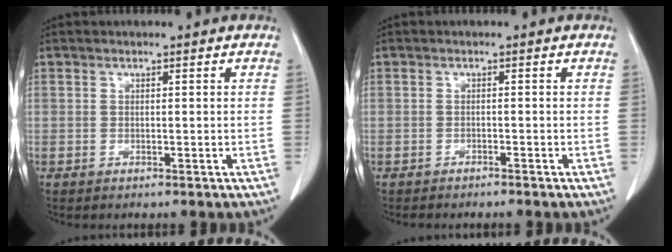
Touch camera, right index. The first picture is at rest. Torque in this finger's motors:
{"motor_torque": [-0.04, 0.01, 0.05, 0.01]}